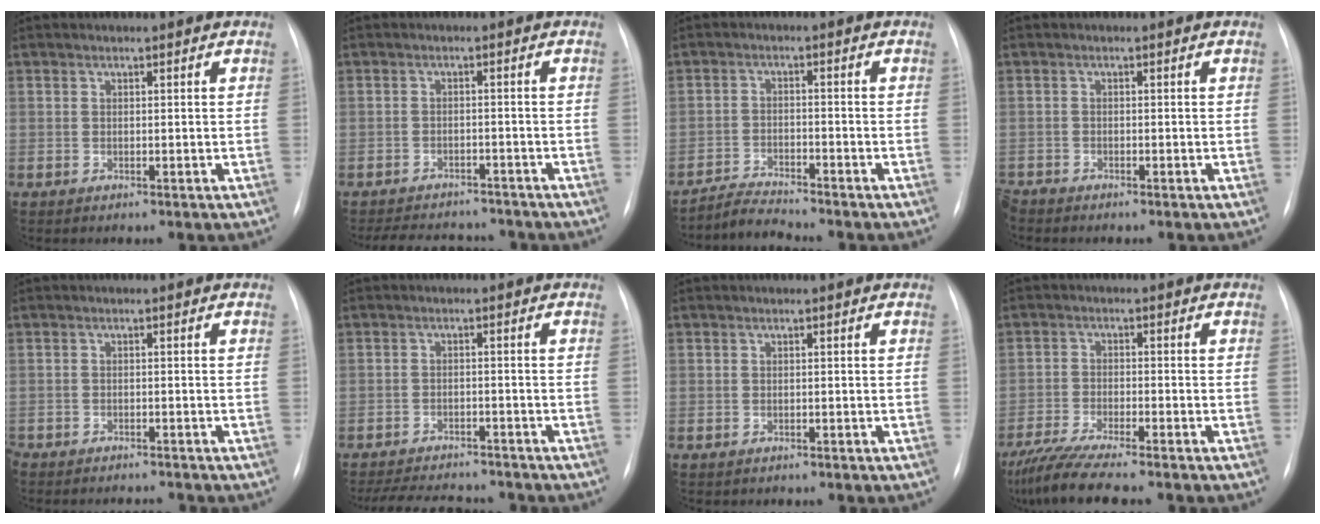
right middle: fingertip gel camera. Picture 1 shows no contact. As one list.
[{"total": 10.6, "force": [-9.5, 3.8, 2.6], "torque": [-0.043, 0.013, -0.117]}, {"total": 3.8, "force": [-3.7, -0.7, -0.3], "torque": [0.003, -0.019, -0.066]}, {"total": 1.5, "force": [-1.5, 0.0, 0.0], "torque": [-0.001, -0.007, -0.028]}, {"total": 4.2, "force": [-4.2, 0.5, 0.5], "torque": [0.000, -0.008, -0.062]}, {"total": 11.5, "force": [-10.4, 2.9, 3.8], "torque": [-0.069, 0.001, -0.143]}, {"total": 0.7, "force": [-0.5, 0.5, -0.1], "torque": [-0.006, 0.003, -0.008]}, {"total": 9.0, "force": [-7.7, -0.1, 4.8], "torque": [-0.084, -0.025, -0.128]}]